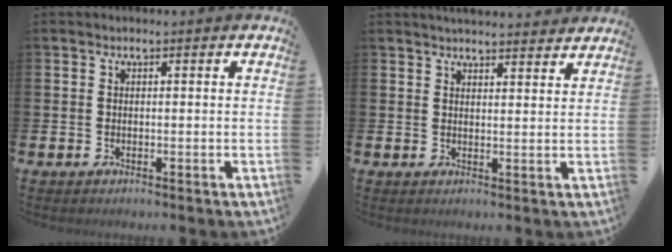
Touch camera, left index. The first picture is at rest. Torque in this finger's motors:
{"motor_torque": [1.02, -1.12, 0.51, 0.04]}